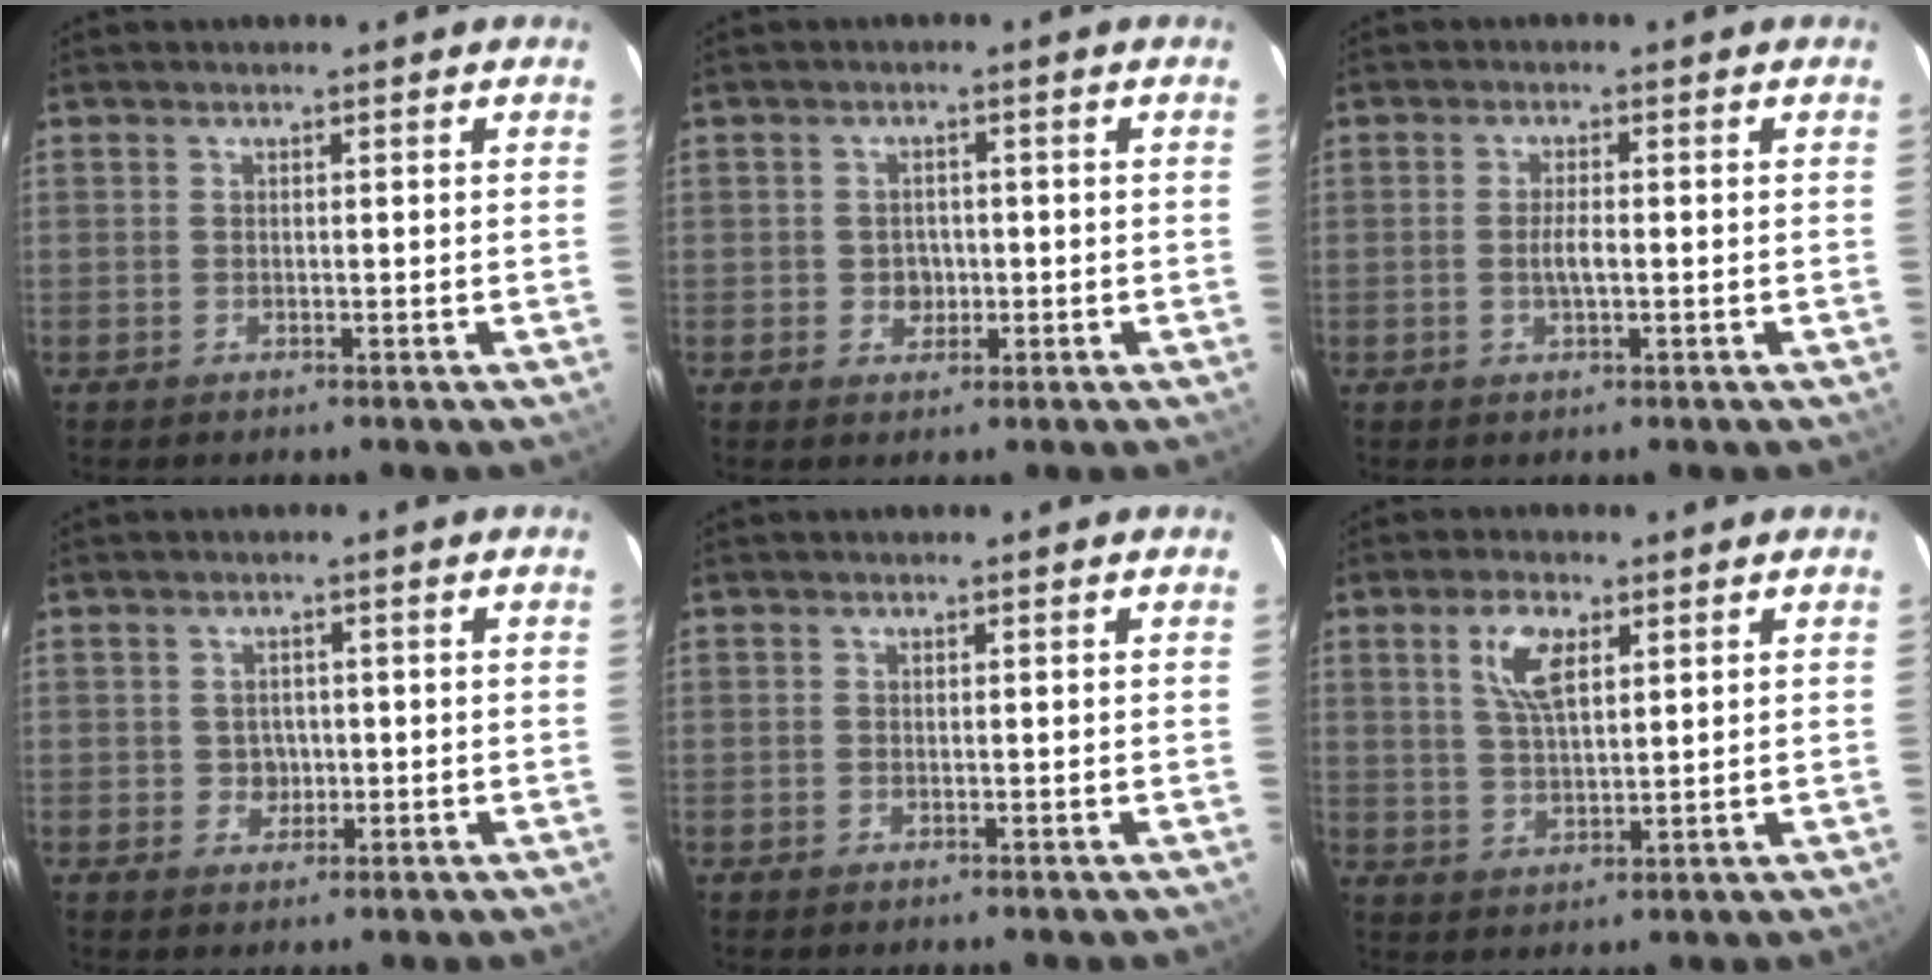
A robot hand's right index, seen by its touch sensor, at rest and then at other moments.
{"total": 2.9, "force": [-0.5, 2.7, 1.0], "torque": [-0.019, 0.007, -0.001]}
{"total": 2.7, "force": [-0.5, 0.6, 2.5], "torque": [-0.048, -0.001, -0.009]}
{"total": 2.8, "force": [-0.3, 2.7, 0.7], "torque": [-0.011, 0.008, 0.002]}
{"total": 0.0}
{"total": 6.7, "force": [3.0, 2.9, 5.2], "torque": [-0.101, 0.008, 0.060]}